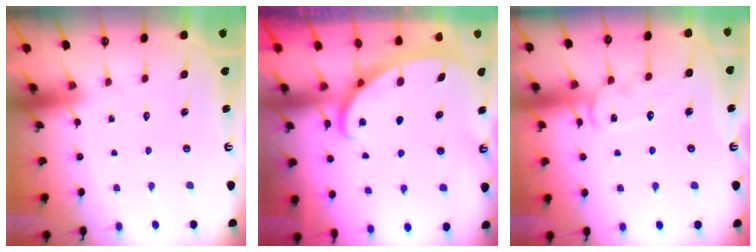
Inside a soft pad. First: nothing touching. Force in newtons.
{"total": 2.6, "press": 2.6, "slide": 0.4}
{"total": 11.3, "press": 11.3, "slide": 0.9}